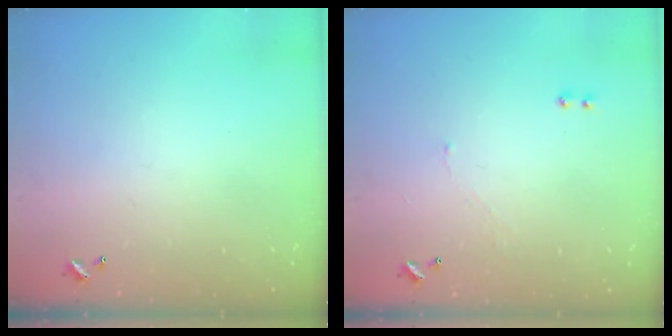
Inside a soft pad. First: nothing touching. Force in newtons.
{"total": 2.0, "press": 1.9, "slide": 0.7}